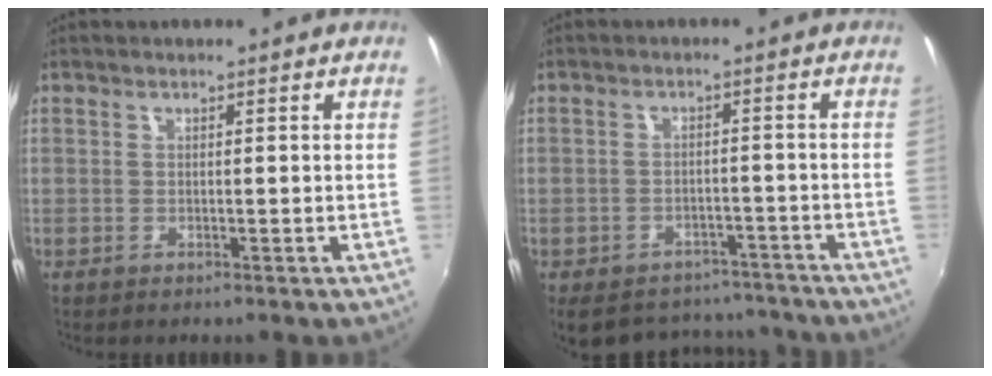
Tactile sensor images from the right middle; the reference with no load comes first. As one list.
[{"total": 14.8, "force": [-11.4, 8.1, 4.7], "torque": [-0.106, 0.026, -0.140]}]